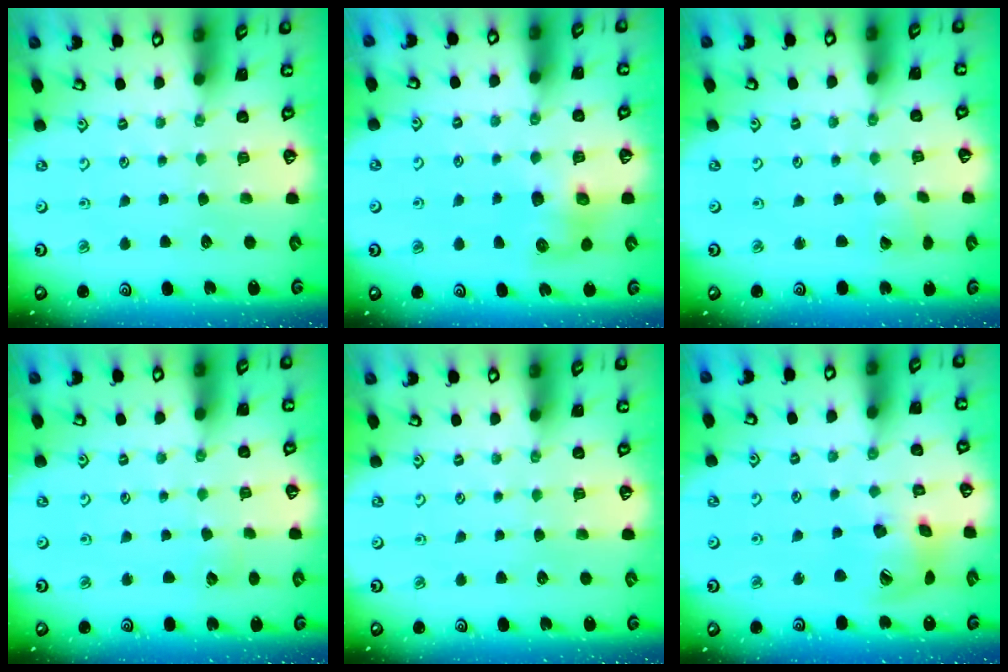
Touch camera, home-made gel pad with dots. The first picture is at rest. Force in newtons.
{"total": 7.4, "press": 7.4, "slide": 0.8}
{"total": 2.5, "press": 2.4, "slide": 0.3}
{"total": 2.8, "press": 2.8, "slide": 0.2}
{"total": 0.0}
{"total": 14.6, "press": 14.4, "slide": 2.3}